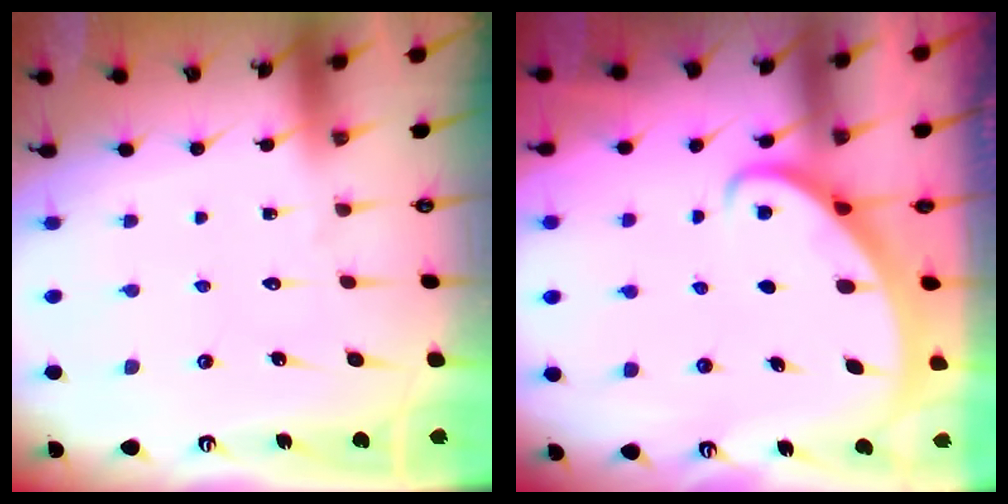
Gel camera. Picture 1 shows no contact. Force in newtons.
{"total": 2.3, "press": 2.3, "slide": 0.2}